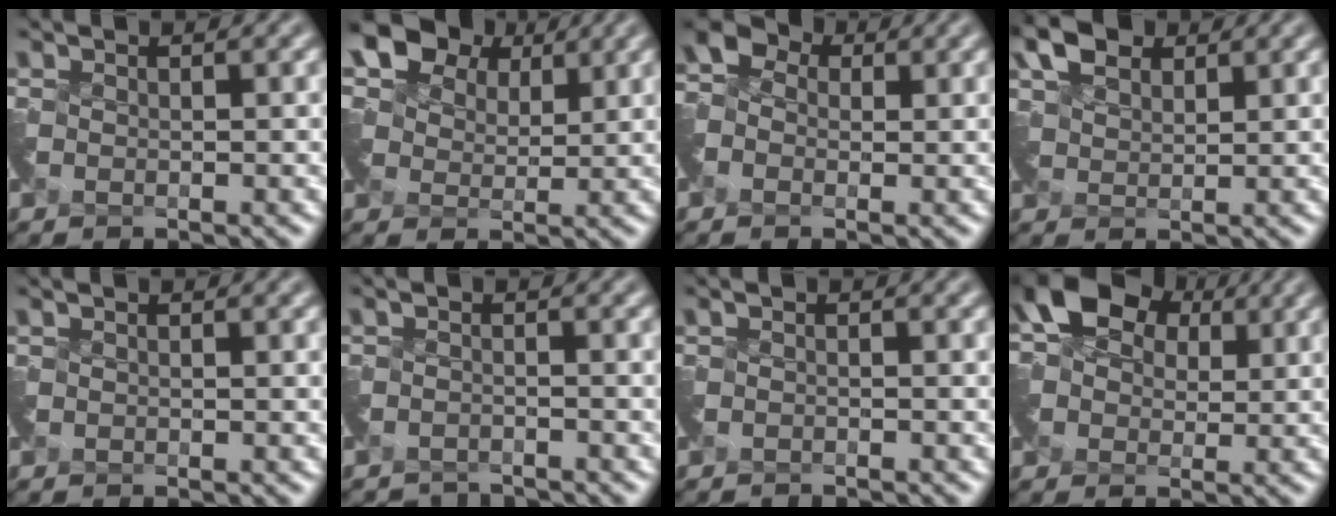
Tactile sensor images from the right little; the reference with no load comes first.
{"total": 10.6, "force": [6.2, 6.9, 5.2], "torque": [-0.096, 0.029, 0.089]}
{"total": 2.9, "force": [-0.4, 2.5, 1.4], "torque": [-0.036, 0.000, -0.008]}
{"total": 4.3, "force": [2.9, 2.5, 2.0], "torque": [-0.050, 0.006, 0.053]}
{"total": 0.0}
{"total": 3.2, "force": [-3.1, 0.3, -0.6], "torque": [0.016, -0.021, -0.059]}
{"total": 1.8, "force": [-1.8, 0.0, -0.3], "torque": [0.005, -0.019, -0.039]}
{"total": 8.3, "force": [1.9, 6.3, 5.1], "torque": [-0.089, 0.017, 0.024]}